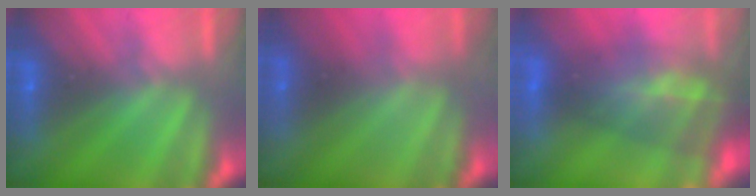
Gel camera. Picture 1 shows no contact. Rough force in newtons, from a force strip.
{"total": 2.2}
{"total": 7.7}